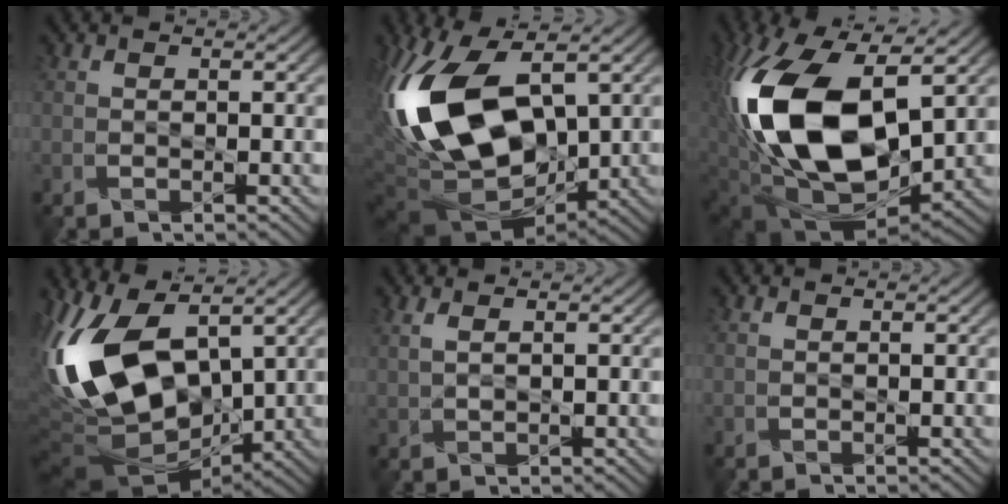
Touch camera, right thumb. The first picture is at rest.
{"total": 19.0, "force": [1.6, 9.8, 16.2], "torque": [-0.353, 0.002, 0.029]}
{"total": 19.7, "force": [2.4, 11.7, 15.6], "torque": [-0.345, -0.021, 0.042]}
{"total": 17.5, "force": [2.6, 8.8, 14.9], "torque": [-0.333, 0.001, 0.050]}
{"total": 1.8, "force": [1.0, 0.5, 1.4], "torque": [-0.037, -0.001, 0.026]}
{"total": 0.0}